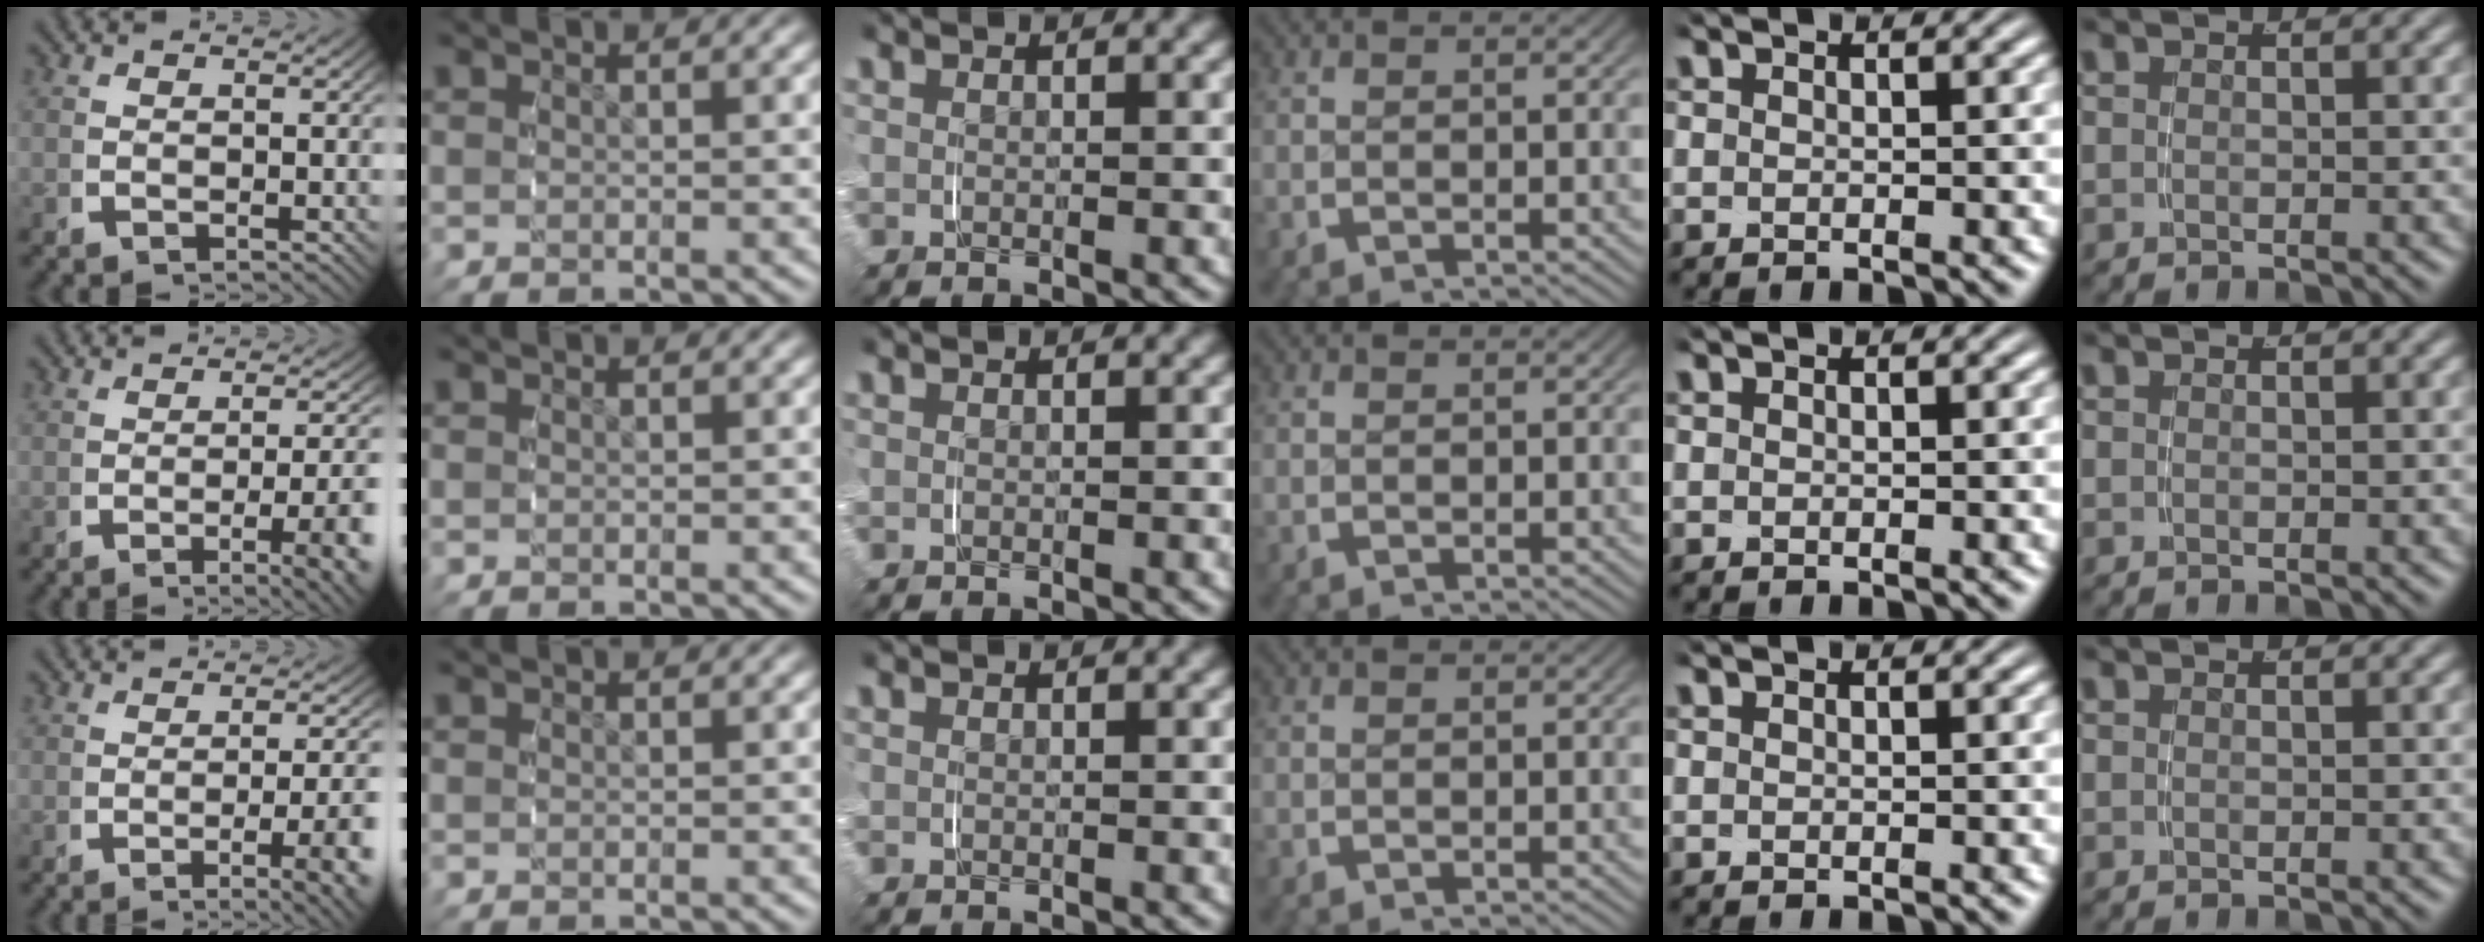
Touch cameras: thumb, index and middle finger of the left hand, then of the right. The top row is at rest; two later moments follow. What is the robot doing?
{"motion": "grasp_and_lifting", "object": "jewelry box"}